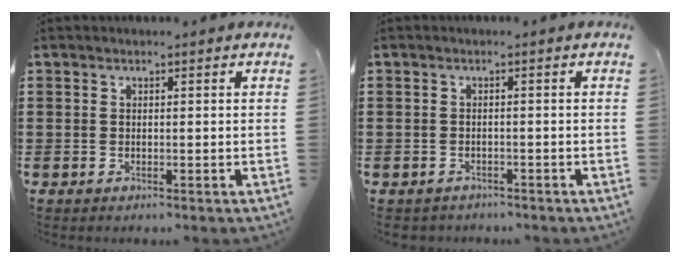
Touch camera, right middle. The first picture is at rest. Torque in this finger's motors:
{"motor_torque": [0.09, -0.07, 0.02, 0.01]}